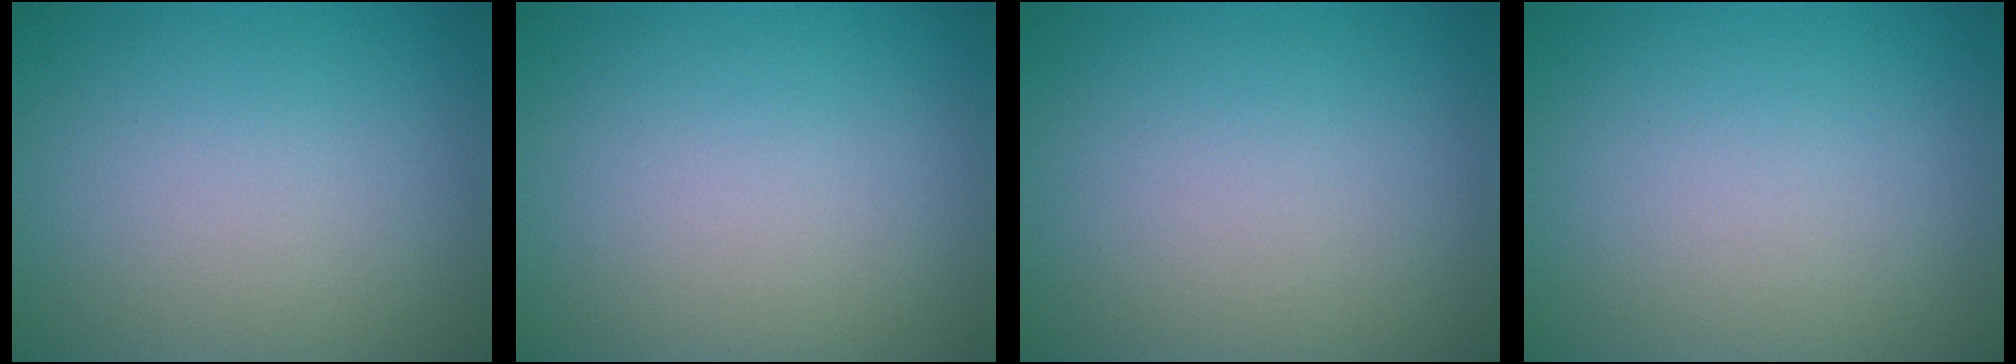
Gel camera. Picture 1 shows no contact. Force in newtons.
{"total": 0.0}
{"total": 0.0}
{"total": 0.0}